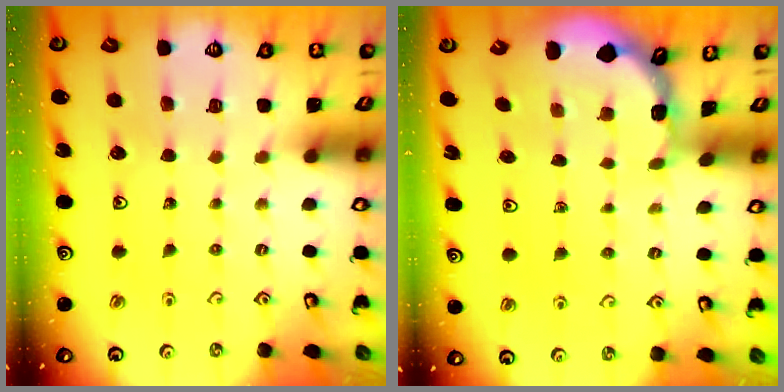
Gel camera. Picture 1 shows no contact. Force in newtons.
{"total": 1.5, "press": 1.5, "slide": 0.2}